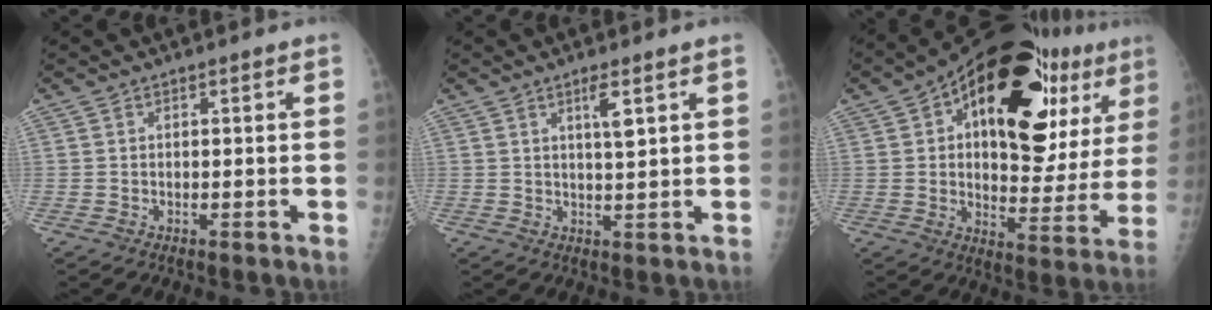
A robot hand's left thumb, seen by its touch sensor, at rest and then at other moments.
{"total": 3.8, "force": [1.8, 0.4, 3.3], "torque": [-0.061, -0.011, 0.033]}
{"total": 28.4, "force": [11.9, 13.6, 21.9], "torque": [-0.268, 0.001, 0.171]}